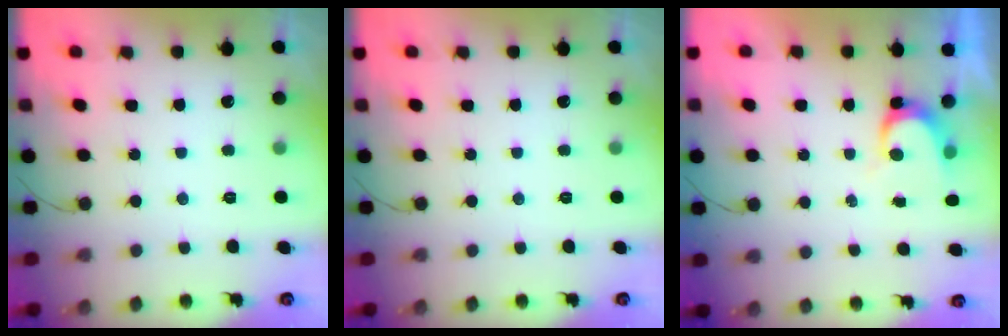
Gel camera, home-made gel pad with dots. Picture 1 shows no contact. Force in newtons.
{"total": 0.0}
{"total": 3.5, "press": 3.5, "slide": 0.3}